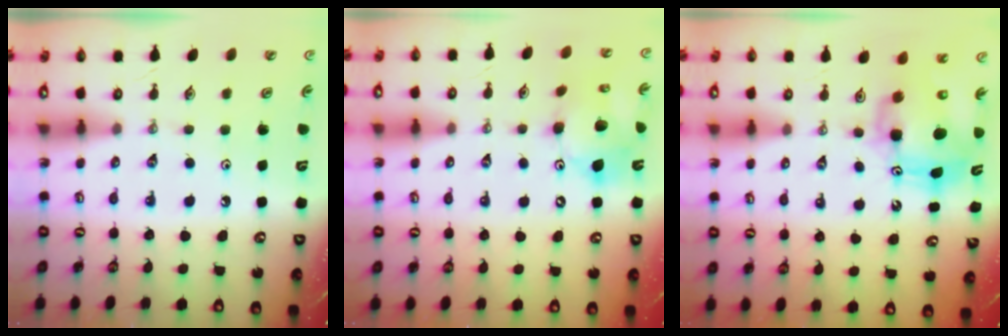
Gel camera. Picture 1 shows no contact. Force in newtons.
{"total": 13.9, "press": 13.7, "slide": 2.4}
{"total": 10.2, "press": 10.1, "slide": 1.0}